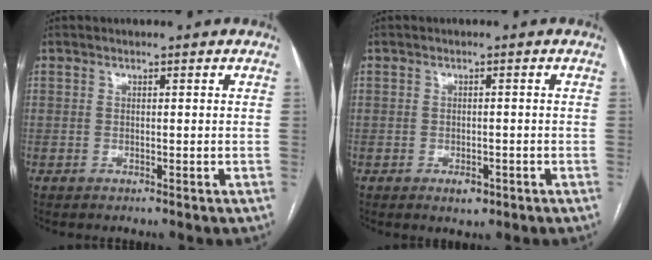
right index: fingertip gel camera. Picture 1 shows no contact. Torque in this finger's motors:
{"motor_torque": [0.06, -0.03, 0.02, -0.02]}